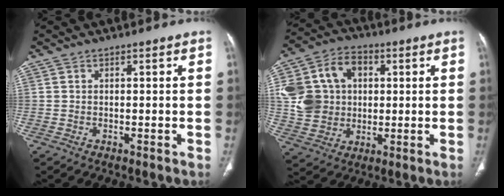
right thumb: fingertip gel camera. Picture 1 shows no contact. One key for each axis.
{"total": 15.8, "fx": 2.4, "fy": 13.0, "fz": 8.6, "tx": -0.148, "ty": 0.018, "tz": 0.049}